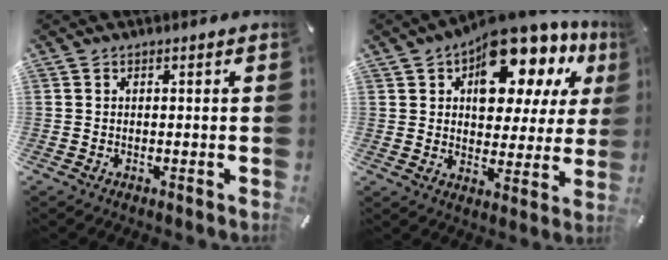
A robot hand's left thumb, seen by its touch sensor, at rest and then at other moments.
{"total": 16.3, "force": [10.1, 9.0, 9.1], "torque": [-0.127, -0.066, 0.178]}